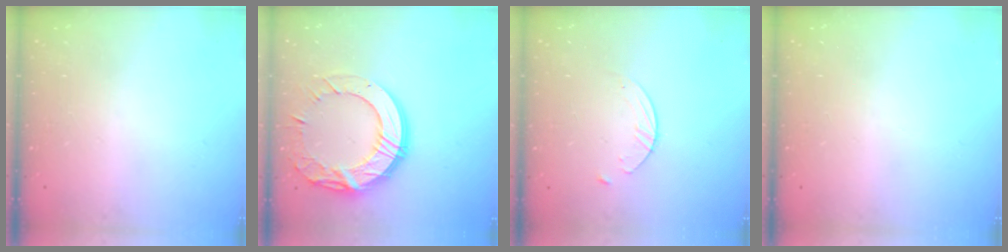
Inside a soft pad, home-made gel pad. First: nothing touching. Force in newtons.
{"total": 18.4, "press": 18.3, "slide": 1.1}
{"total": 3.6, "press": 3.6, "slide": 0.4}
{"total": 0.0}